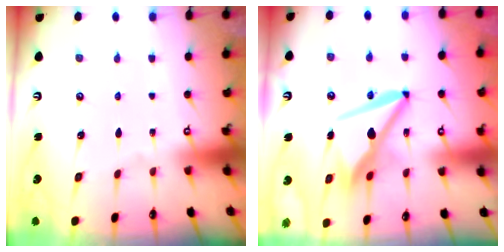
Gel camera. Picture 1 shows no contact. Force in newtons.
{"total": 11.8, "press": 11.7, "slide": 1.7}